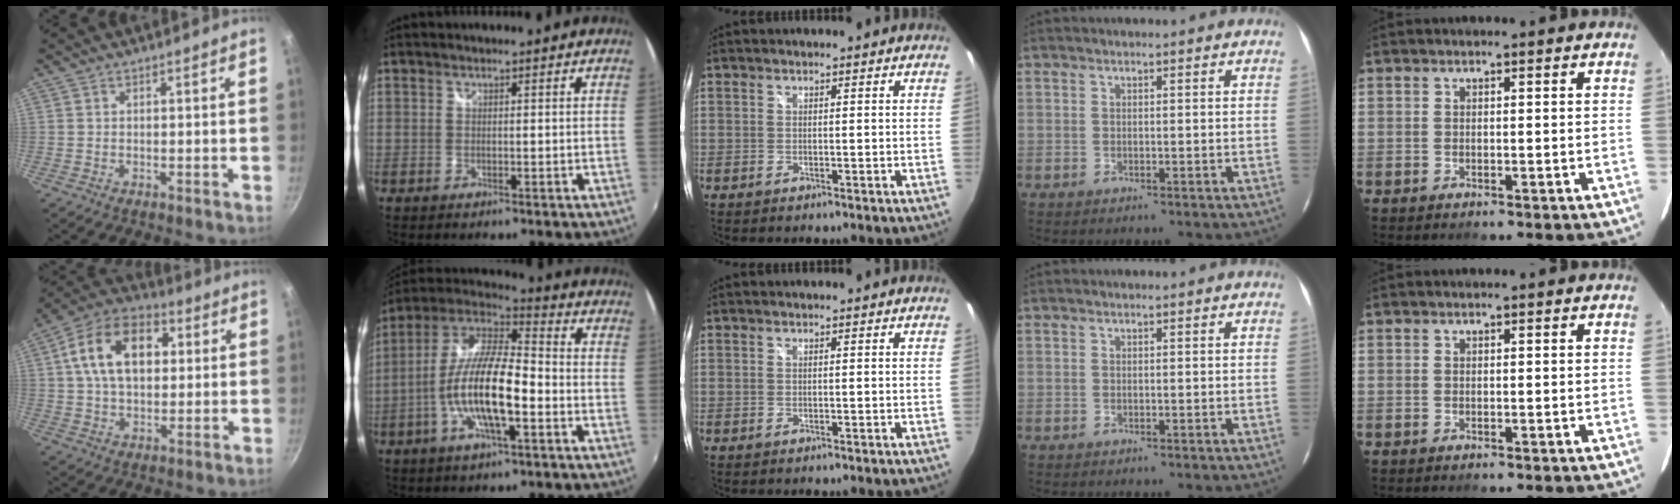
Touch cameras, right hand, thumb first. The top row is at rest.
{"thumb": {"total": 16.5, "force": [3.7, 10.7, 11.9], "torque": [-0.178, 0.019, 0.046]}, "index": {"total": 15.7, "force": [-4.7, 4.5, 14.3], "torque": [-0.281, -0.004, -0.092]}}